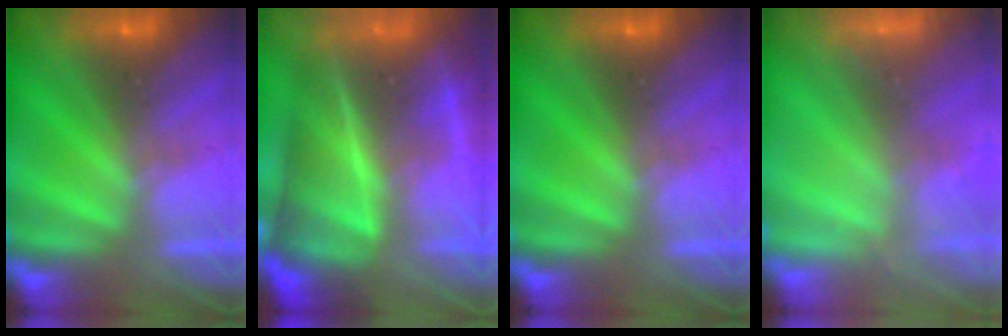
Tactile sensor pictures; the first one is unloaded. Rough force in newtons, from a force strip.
{"total": 7.4}
{"total": 0.0}
{"total": 2.5}